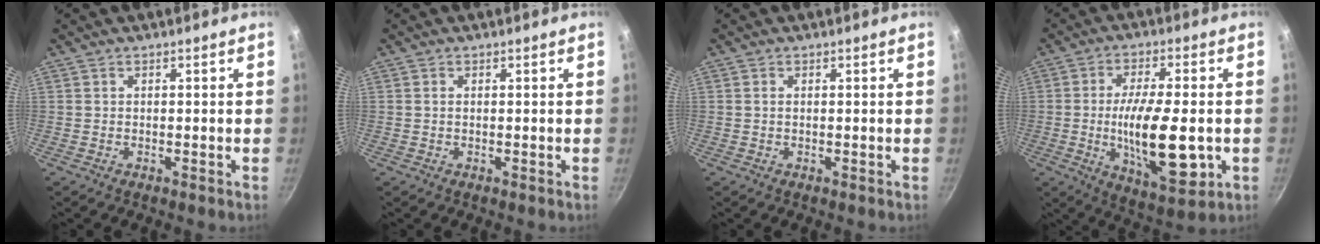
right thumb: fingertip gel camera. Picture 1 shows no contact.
{"total": 0.6, "force": [0.2, 0.3, 0.5], "torque": [-0.011, 0.001, 0.002]}
{"total": 0.7, "force": [0.2, 0.4, 0.6], "torque": [-0.012, 0.001, 0.002]}
{"total": 17.4, "force": [-2.5, 6.3, 16.0], "torque": [-0.256, -0.003, -0.037]}